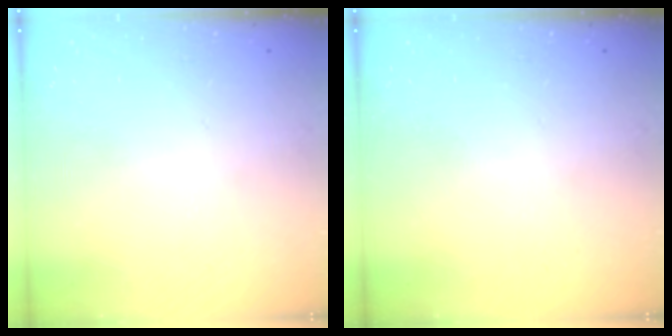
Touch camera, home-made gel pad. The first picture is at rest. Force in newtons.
{"total": 0.0}